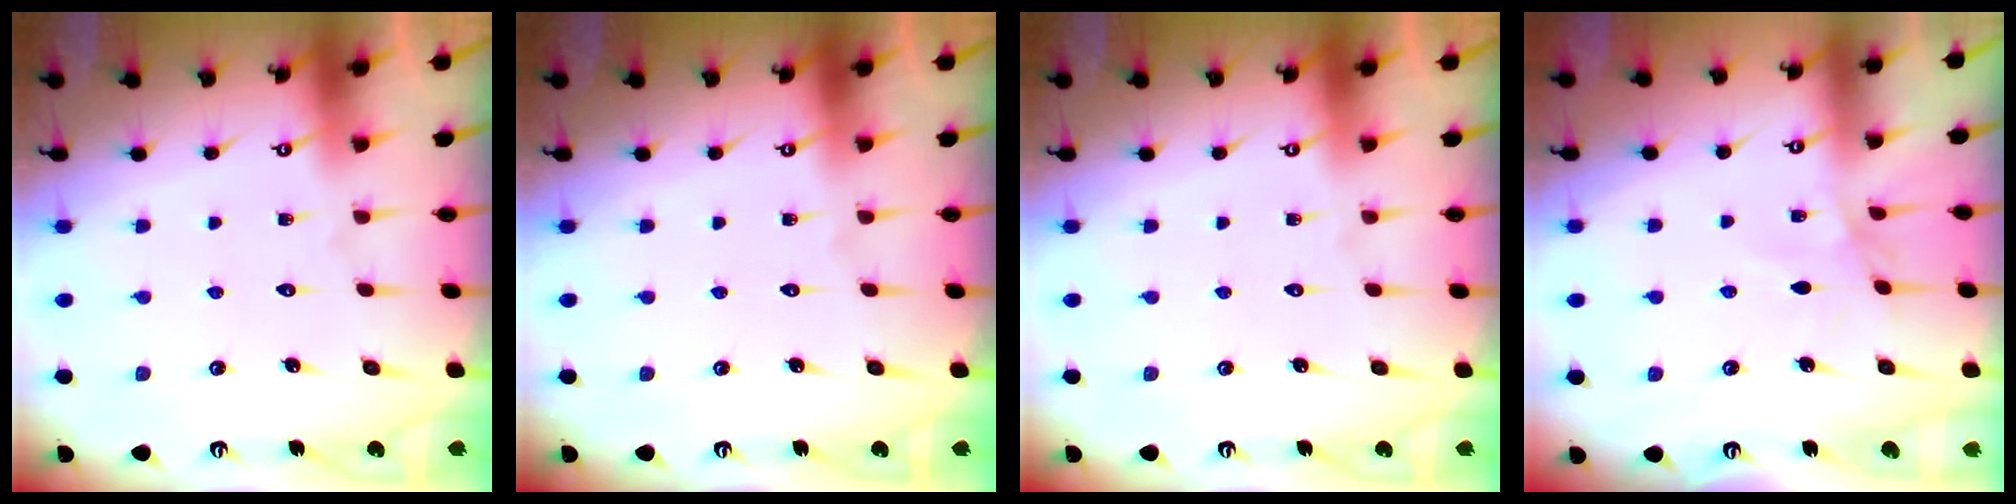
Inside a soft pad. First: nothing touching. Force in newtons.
{"total": 0.0}
{"total": 0.0}
{"total": 2.7, "press": 2.7, "slide": 0.5}